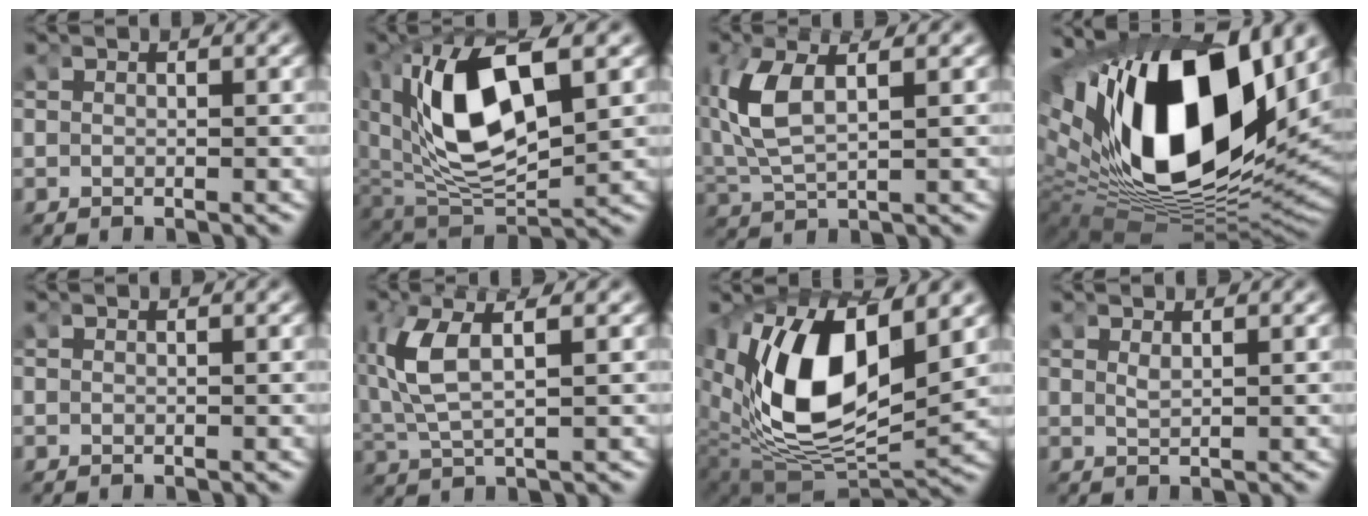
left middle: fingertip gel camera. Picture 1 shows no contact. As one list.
[{"total": 11.4, "force": [2.0, 6.0, 9.4], "torque": [-0.202, -0.018, 0.048]}, {"total": 4.9, "force": [1.2, 2.4, 4.0], "torque": [-0.117, -0.015, 0.037]}, {"total": 24.8, "force": [2.9, 13.7, 20.4], "torque": [-0.340, -0.011, 0.053]}, {"total": 0.0}, {"total": 4.5, "force": [1.0, 1.9, 3.9], "torque": [-0.109, -0.013, 0.030]}, {"total": 14.9, "force": [1.4, 9.0, 11.9], "torque": [-0.248, -0.037, 0.046]}, {"total": 0.9, "force": [0.6, -0.4, 0.5], "torque": [-0.014, -0.011, 0.022]}]